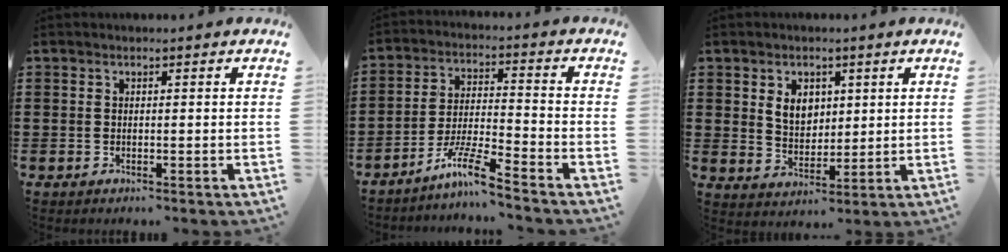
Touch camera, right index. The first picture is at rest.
{"total": 7.6, "force": [-6.0, 0.0, 4.6], "torque": [-0.102, -0.006, -0.120]}
{"total": 4.8, "force": [1.7, 3.5, 2.8], "torque": [-0.059, 0.008, 0.027]}